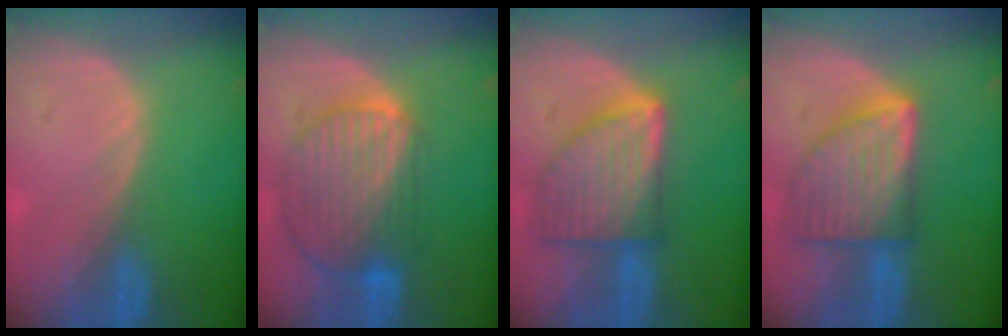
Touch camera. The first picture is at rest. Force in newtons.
{"total": 10.4, "press": 8.8, "slide": 5.5}
{"total": 9.3, "press": 9.3, "slide": 0.4}
{"total": 9.2, "press": 9.1, "slide": 0.5}